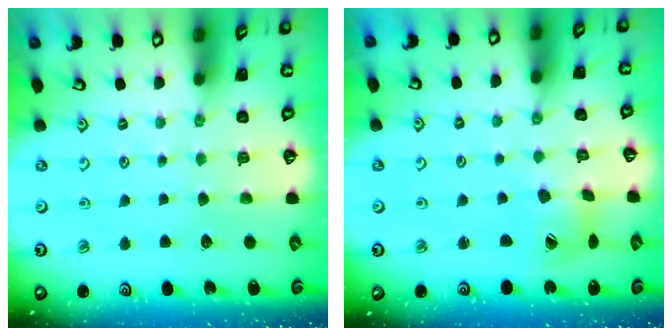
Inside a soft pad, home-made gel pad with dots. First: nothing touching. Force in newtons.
{"total": 7.3, "press": 7.2, "slide": 0.8}